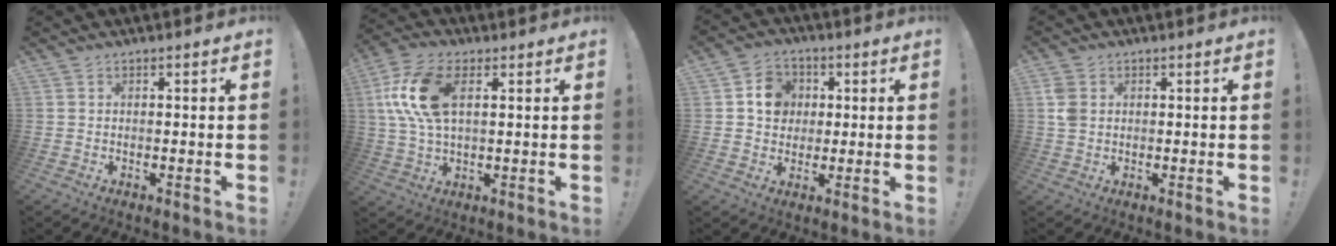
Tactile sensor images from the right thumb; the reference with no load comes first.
{"total": 14.6, "force": [3.8, 8.0, 11.6], "torque": [-0.229, -0.001, 0.070]}
{"total": 9.3, "force": [2.0, 8.3, 3.6], "torque": [-0.039, -0.001, 0.042]}
{"total": 4.6, "force": [1.3, 3.6, 2.6], "torque": [-0.043, 0.001, 0.024]}